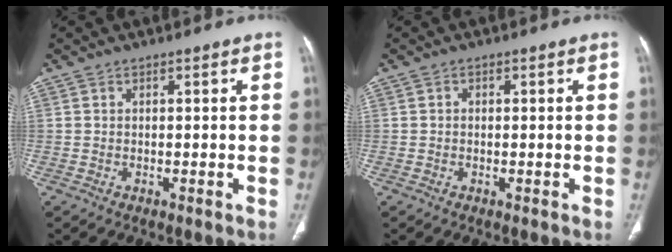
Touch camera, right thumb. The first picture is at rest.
{"total": 0.5, "force": [0.0, 0.4, 0.3], "torque": [-0.003, 0.001, -0.002]}